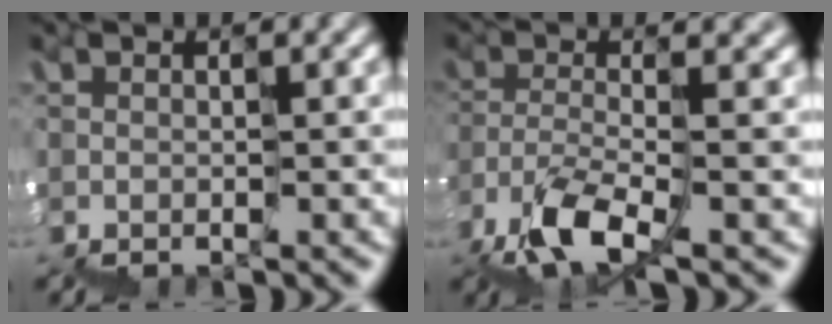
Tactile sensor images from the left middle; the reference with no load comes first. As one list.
[{"total": 5.3, "force": [-2.1, 1.7, 4.6], "torque": [-0.100, -0.002, -0.041]}]